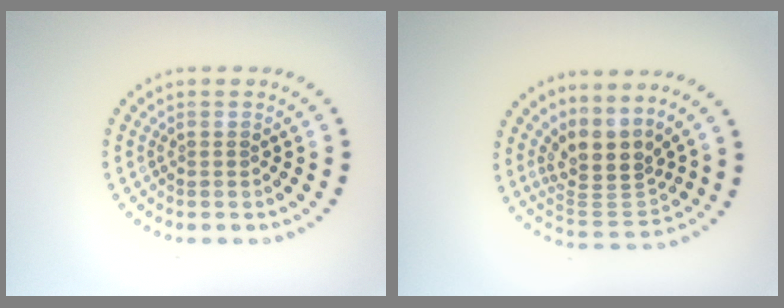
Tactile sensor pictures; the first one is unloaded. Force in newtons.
{"total": 4.1, "press": 3.1, "slide": 2.8}